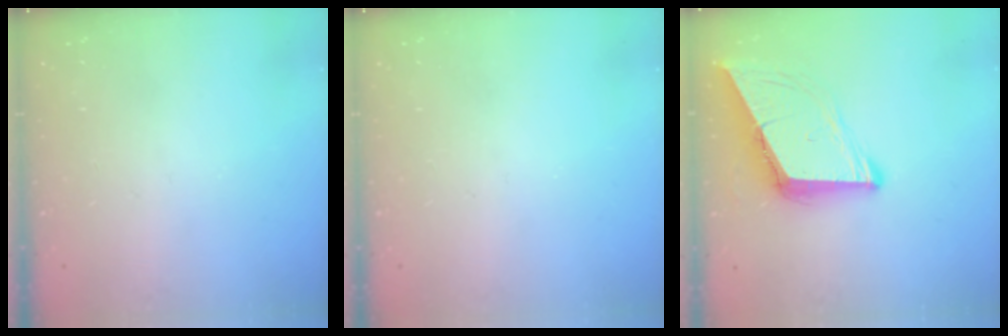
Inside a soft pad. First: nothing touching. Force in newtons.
{"total": 0.0}
{"total": 9.4, "press": 9.3, "slide": 1.1}